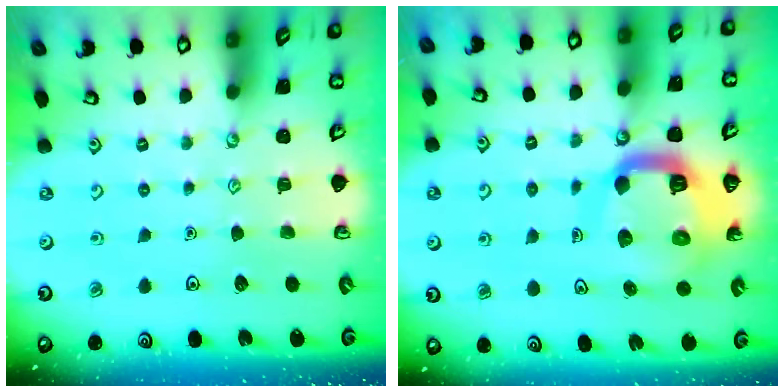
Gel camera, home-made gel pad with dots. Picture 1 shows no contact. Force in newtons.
{"total": 15.5, "press": 15.4, "slide": 1.7}